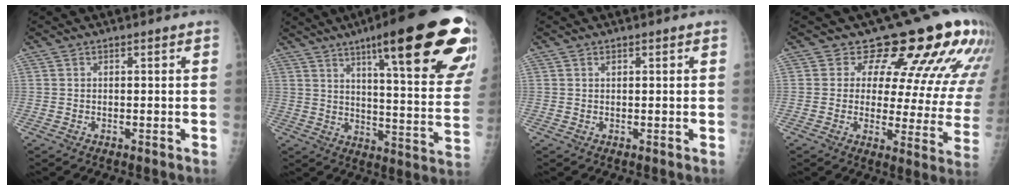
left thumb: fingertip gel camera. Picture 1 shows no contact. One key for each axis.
{"total": 28.7, "fx": 16.2, "fy": 4.9, "fz": 23.2, "tx": -0.258, "ty": -0.047, "tz": 0.226}
{"total": 0.6, "fx": 0.4, "fy": 0.3, "fz": 0.4, "tx": -0.003, "ty": -0.001, "tz": 0.006}
{"total": 16.5, "fx": 11.5, "fy": 7.2, "fz": 9.4, "tx": -0.062, "ty": -0.060, "tz": 0.122}